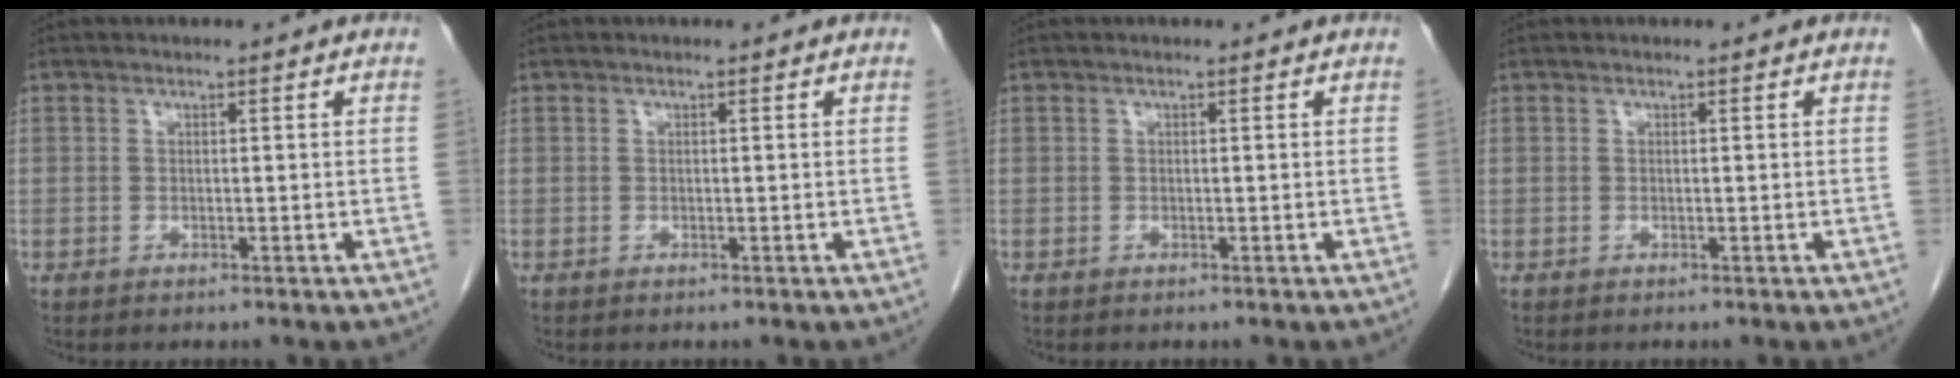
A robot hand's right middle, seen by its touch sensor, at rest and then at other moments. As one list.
[{"total": 0.0}, {"total": 0.0}, {"total": 0.0}]